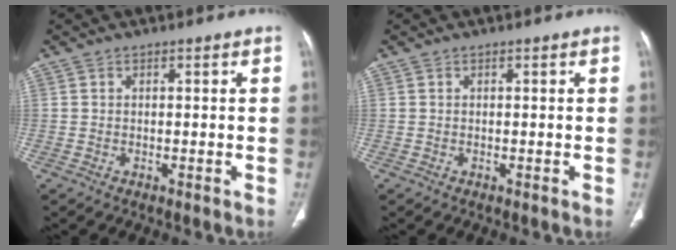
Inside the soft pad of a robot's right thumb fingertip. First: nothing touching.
{"total": 0.0}